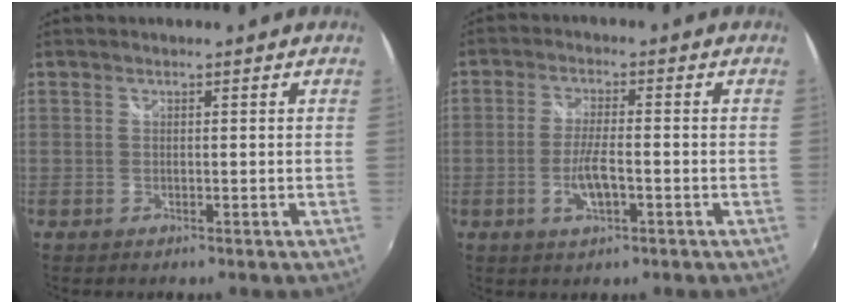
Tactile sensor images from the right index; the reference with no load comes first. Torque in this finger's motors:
{"motor_torque": [0.11, -0.10, 0.26, 0.04]}